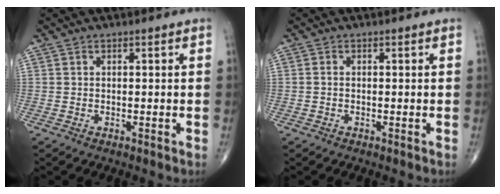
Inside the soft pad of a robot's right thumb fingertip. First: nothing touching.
{"total": 0.6, "force": [-0.1, 0.4, 0.4], "torque": [-0.007, 0.001, -0.006]}